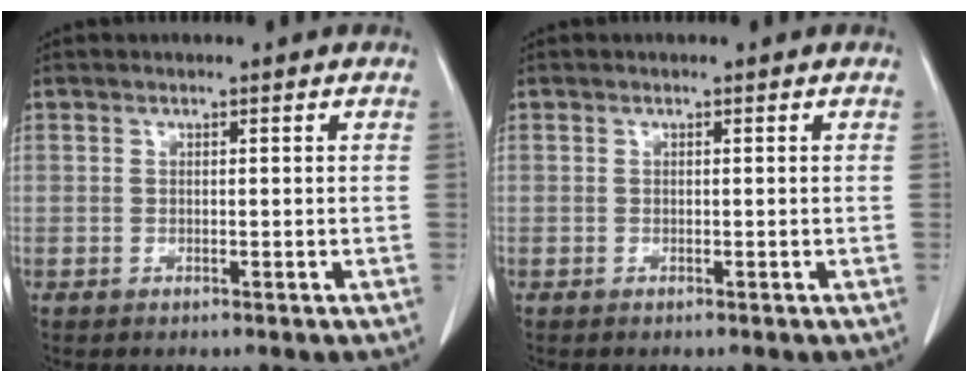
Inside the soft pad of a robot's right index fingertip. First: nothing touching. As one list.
[{"total": 0.0}]